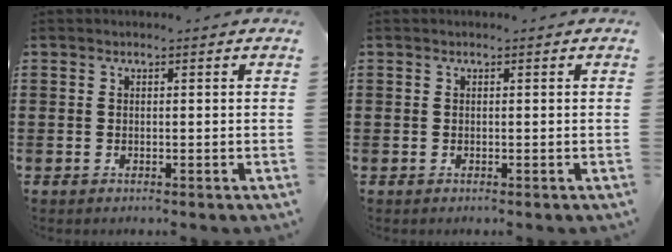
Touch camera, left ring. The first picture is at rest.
{"total": 0.0}